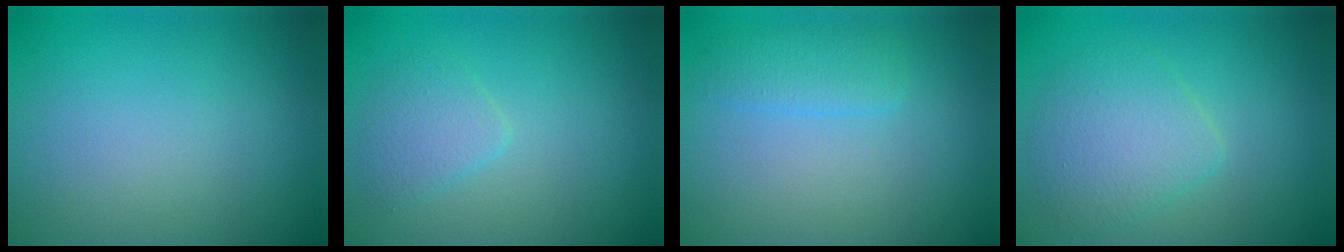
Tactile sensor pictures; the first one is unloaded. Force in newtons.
{"total": 1.9, "press": 1.9, "slide": 0.1}
{"total": 1.9, "press": 1.9, "slide": 0.2}
{"total": 3.5, "press": 3.5, "slide": 0.1}